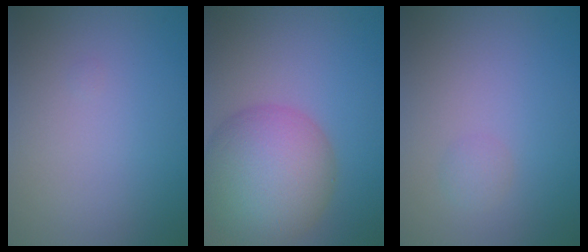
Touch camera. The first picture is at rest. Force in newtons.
{"total": 10.0, "press": 10.0, "slide": 0.5}
{"total": 1.0, "press": 1.0, "slide": 0.0}